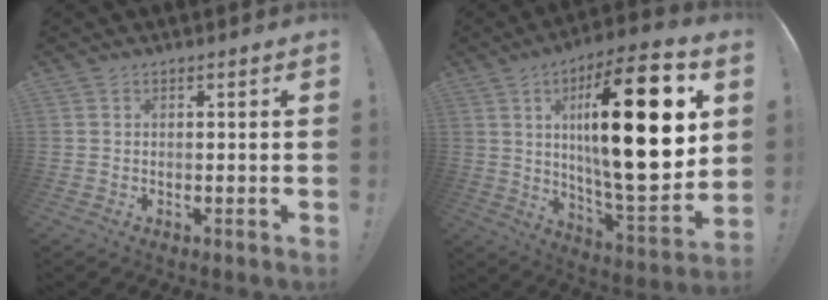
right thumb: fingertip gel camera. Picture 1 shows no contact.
{"total": 28.7, "force": [6.4, 7.9, 26.8], "torque": [-0.449, -0.033, 0.092]}